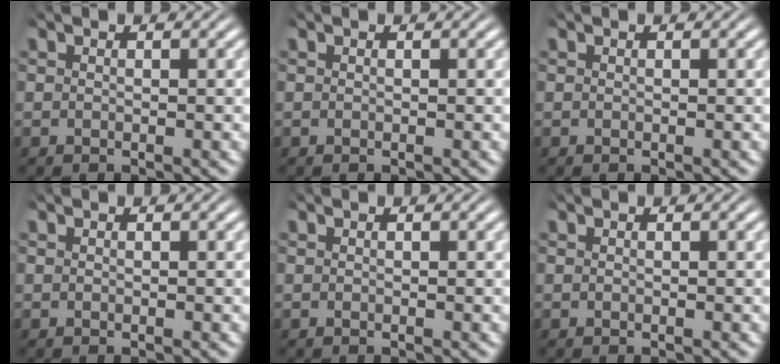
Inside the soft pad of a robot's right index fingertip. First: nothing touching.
{"total": 0.0}
{"total": 0.0}
{"total": 0.0}
{"total": 0.0}
{"total": 0.0}